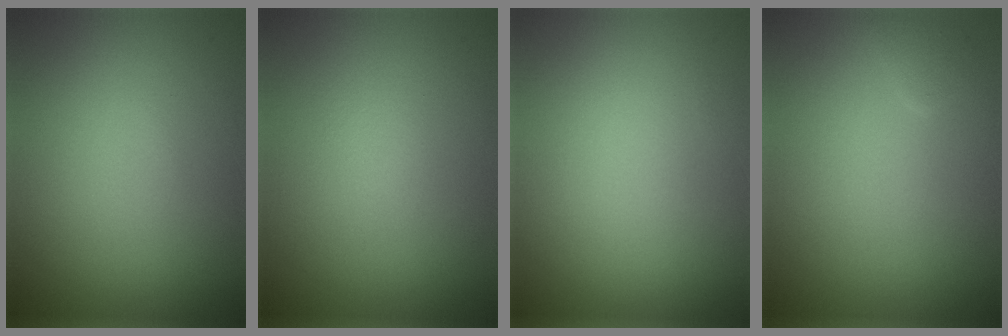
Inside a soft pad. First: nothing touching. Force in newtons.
{"total": 0.6, "press": 0.6, "slide": 0.1}
{"total": 0.0}
{"total": 0.8, "press": 0.8, "slide": 0.1}